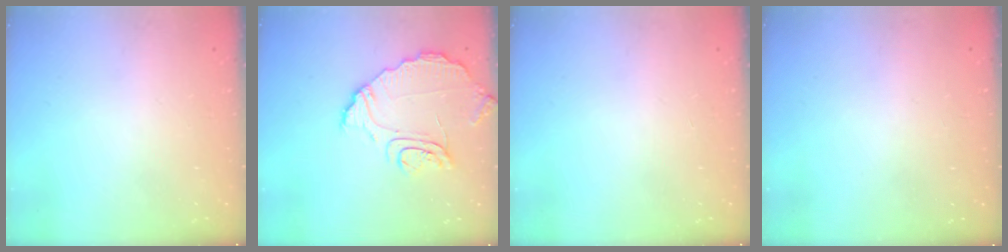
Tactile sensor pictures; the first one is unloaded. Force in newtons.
{"total": 9.4, "press": 9.3, "slide": 1.0}
{"total": 0.0}
{"total": 4.2, "press": 4.2, "slide": 0.2}